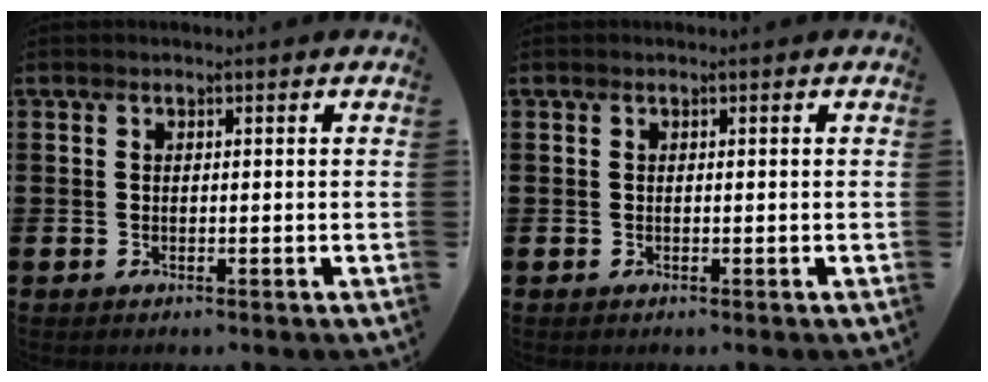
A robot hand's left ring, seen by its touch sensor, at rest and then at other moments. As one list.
[{"total": 0.0}]